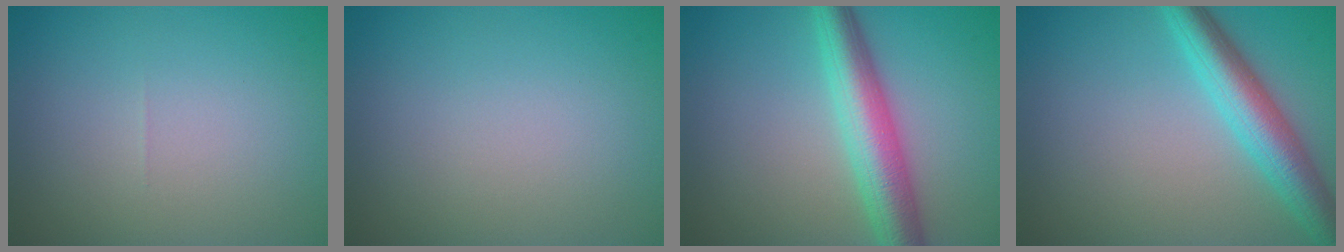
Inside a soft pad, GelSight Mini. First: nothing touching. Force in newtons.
{"total": 0.0}
{"total": 6.0, "press": 6.0, "slide": 0.2}
{"total": 5.3, "press": 5.3, "slide": 0.2}